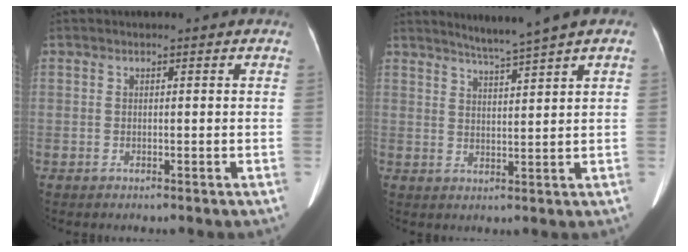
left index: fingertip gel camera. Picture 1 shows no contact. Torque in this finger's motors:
{"motor_torque": [0.19, -0.40, 0.06, 0.03]}